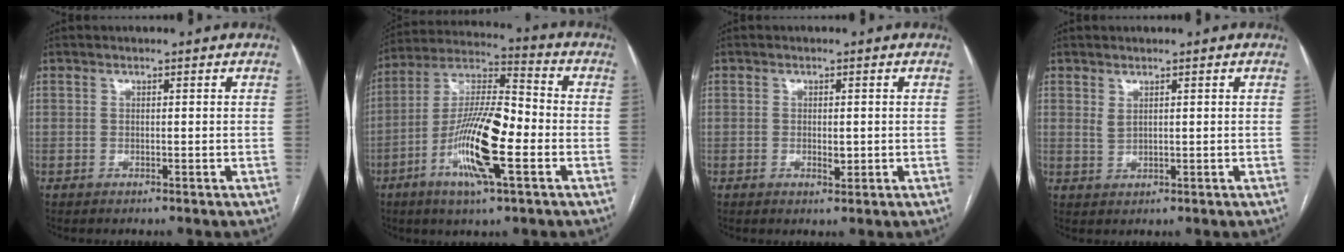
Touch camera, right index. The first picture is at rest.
{"total": 15.5, "force": [-4.8, 2.6, 14.5], "torque": [-0.280, -0.001, -0.090]}
{"total": 1.8, "force": [-0.3, 0.8, 1.6], "torque": [-0.025, -0.002, -0.001]}
{"total": 1.5, "force": [0.9, 0.6, 1.1], "torque": [-0.023, -0.003, 0.024]}